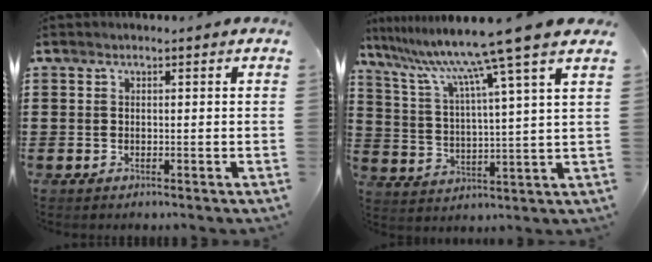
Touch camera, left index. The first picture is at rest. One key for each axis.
{"total": 11.3, "fx": 9.0, "fy": -1.6, "fz": 6.6, "tx": -0.166, "ty": -0.052, "tz": 0.139}